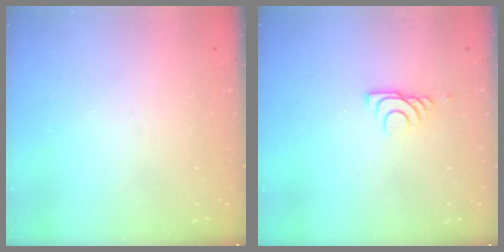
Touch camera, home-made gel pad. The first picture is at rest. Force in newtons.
{"total": 5.9, "press": 5.9, "slide": 0.9}